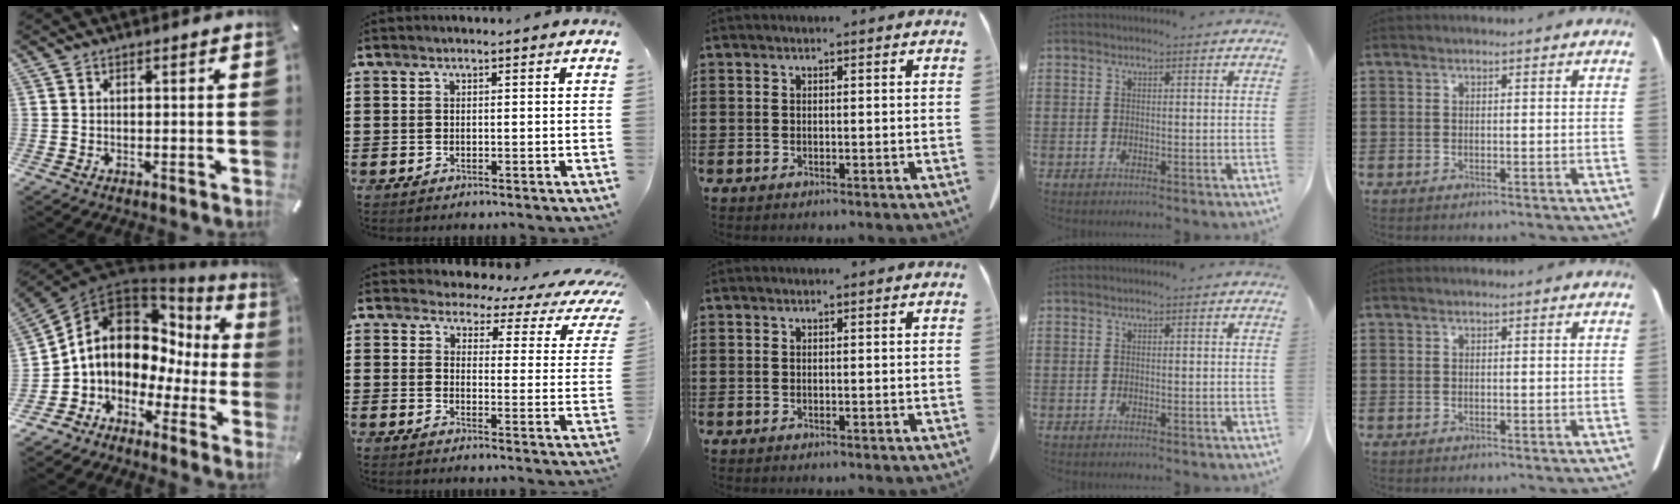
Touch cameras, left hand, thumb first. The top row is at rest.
{"thumb": {"total": 11.7, "force": [2.3, 9.5, 6.3], "torque": [-0.130, -0.030, 0.036]}, "index": {"total": 3.3, "force": [2.5, 1.4, 1.6], "torque": [-0.041, -0.015, 0.033]}}